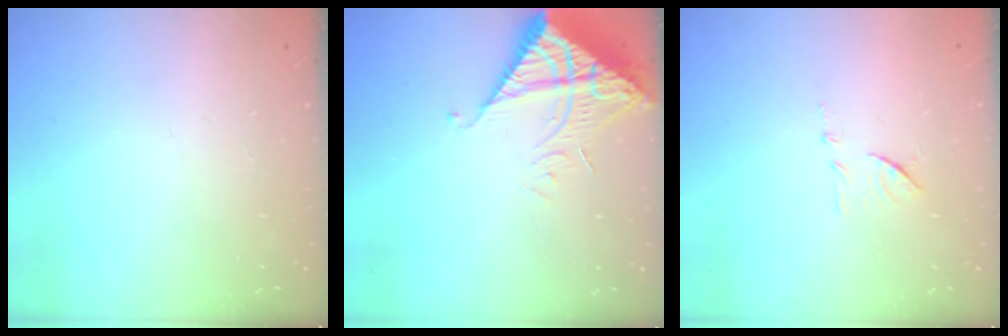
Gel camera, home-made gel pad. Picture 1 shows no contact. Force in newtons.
{"total": 9.1, "press": 9.1, "slide": 0.9}
{"total": 8.2, "press": 8.2, "slide": 0.2}